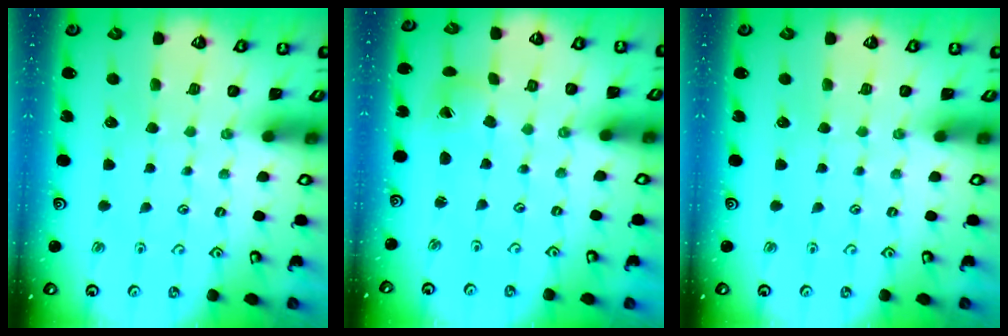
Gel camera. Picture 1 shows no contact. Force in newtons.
{"total": 1.0, "press": 1.0, "slide": 0.1}
{"total": 0.0}